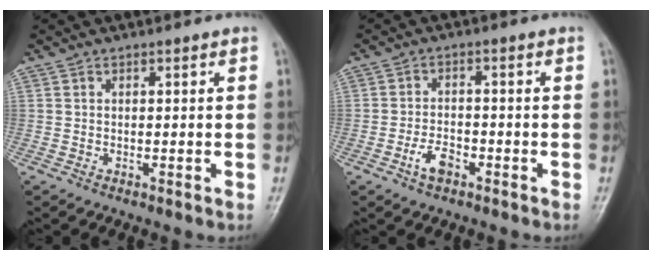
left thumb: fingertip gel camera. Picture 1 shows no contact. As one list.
[{"total": 4.0, "force": [-2.1, 2.1, 2.6], "torque": [-0.045, 0.017, -0.039]}]